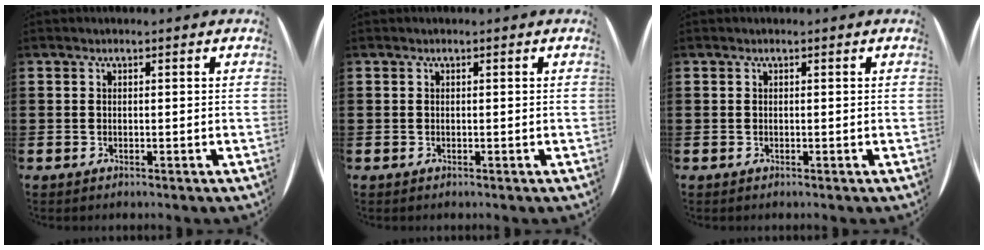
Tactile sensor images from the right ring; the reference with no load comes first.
{"total": 0.0}
{"total": 0.0}